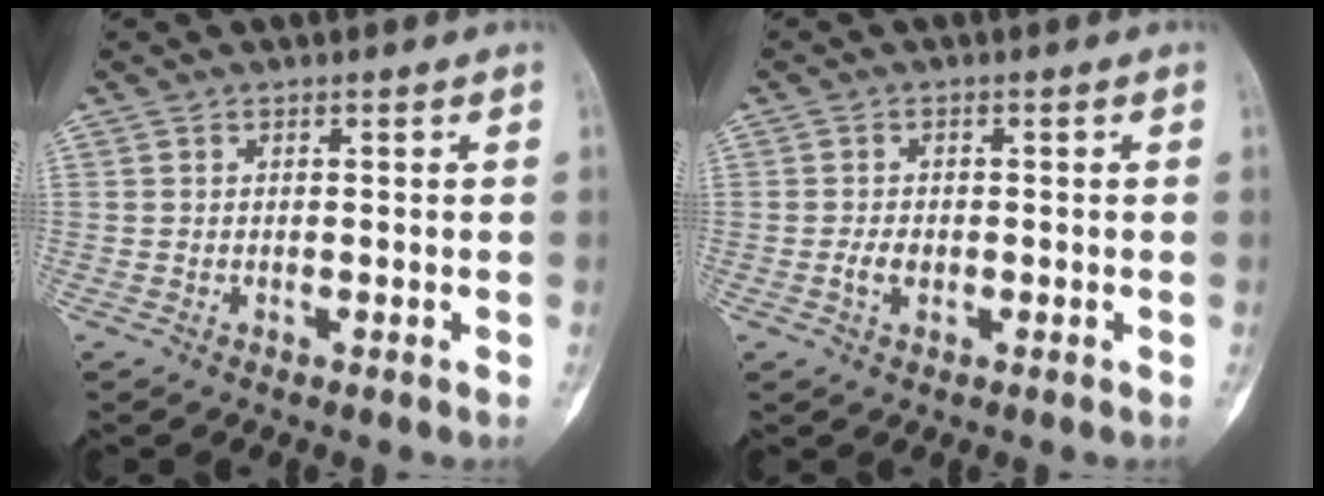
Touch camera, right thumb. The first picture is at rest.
{"total": 2.3, "force": [-0.5, 1.5, 1.6], "torque": [-0.031, 0.004, -0.010]}